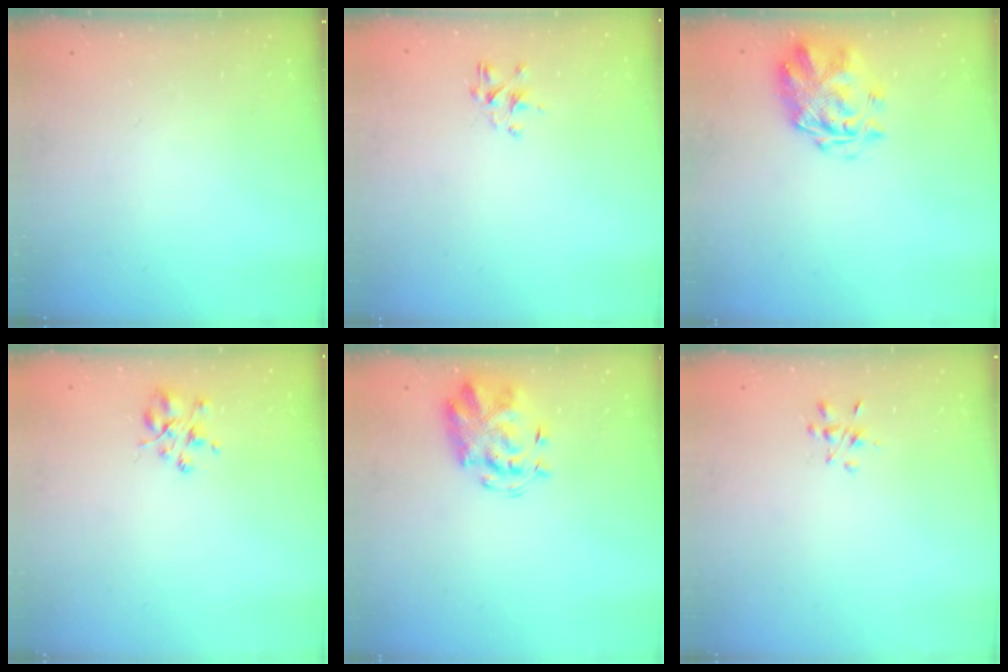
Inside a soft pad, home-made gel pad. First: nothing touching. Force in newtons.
{"total": 1.8, "press": 1.7, "slide": 0.7}
{"total": 3.5, "press": 3.1, "slide": 1.5}
{"total": 3.9, "press": 3.8, "slide": 0.7}
{"total": 3.8, "press": 3.6, "slide": 1.2}
{"total": 2.1, "press": 2.0, "slide": 0.7}